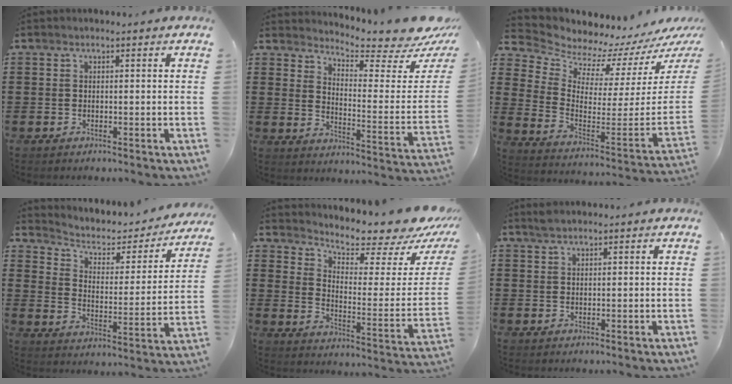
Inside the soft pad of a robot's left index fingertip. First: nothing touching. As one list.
[{"total": 5.9, "force": [5.6, -0.2, 1.9], "torque": [-0.044, -0.065, 0.090]}, {"total": 4.9, "force": [4.8, 0.7, -0.5], "torque": [-0.022, -0.076, 0.077]}, {"total": 3.3, "force": [2.3, 2.0, 1.3], "torque": [-0.044, -0.017, 0.031]}, {"total": 5.4, "force": [4.8, 1.3, 2.0], "torque": [-0.052, -0.052, 0.076]}, {"total": 1.2, "force": [1.0, 0.2, 0.7], "torque": [-0.015, 0.002, 0.017]}]